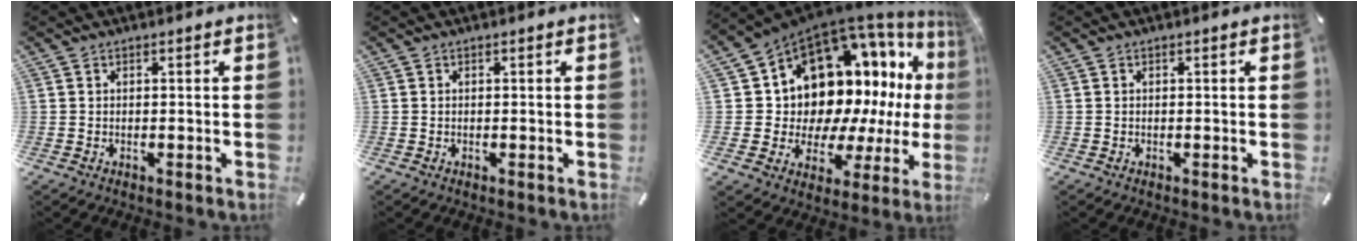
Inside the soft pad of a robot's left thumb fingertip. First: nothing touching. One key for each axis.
{"total": 0.0}
{"total": 15.8, "fx": 5.9, "fy": 12.2, "fz": 8.1, "tx": -0.107, "ty": -0.086, "tz": 0.126}
{"total": 0.0}